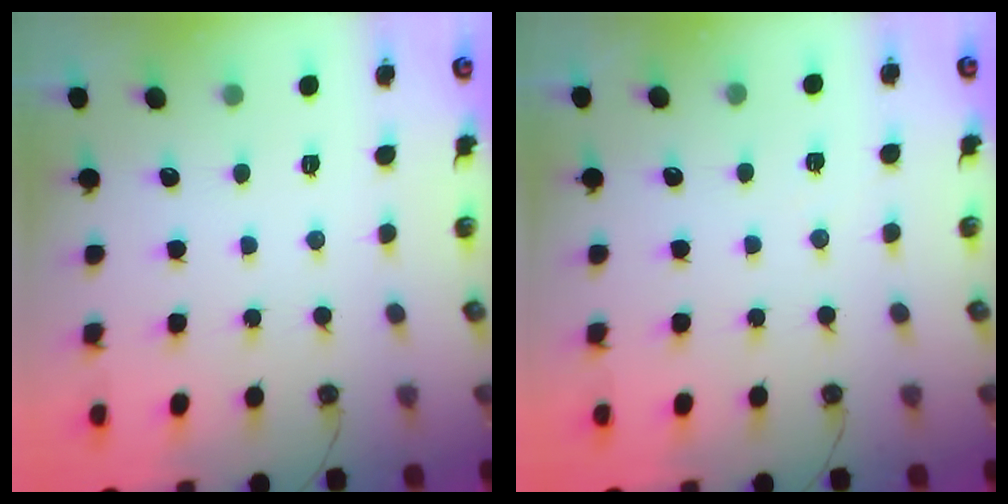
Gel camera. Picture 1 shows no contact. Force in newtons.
{"total": 2.4, "press": 2.2, "slide": 1.1}